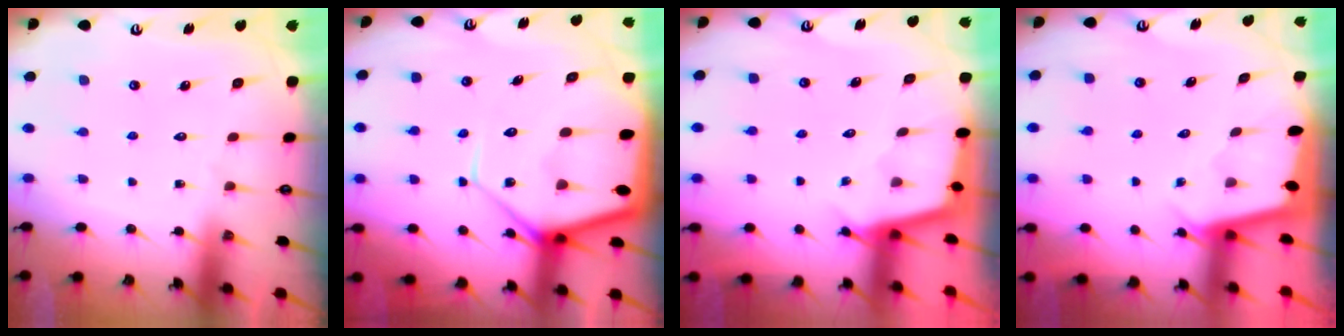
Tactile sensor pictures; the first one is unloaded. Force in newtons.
{"total": 15.8, "press": 15.7, "slide": 1.5}
{"total": 2.3, "press": 2.3, "slide": 0.1}
{"total": 1.8, "press": 1.8, "slide": 0.1}